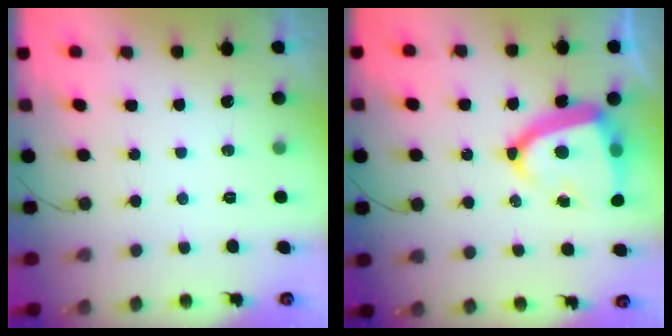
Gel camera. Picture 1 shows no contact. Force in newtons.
{"total": 16.9, "press": 16.8, "slide": 1.9}